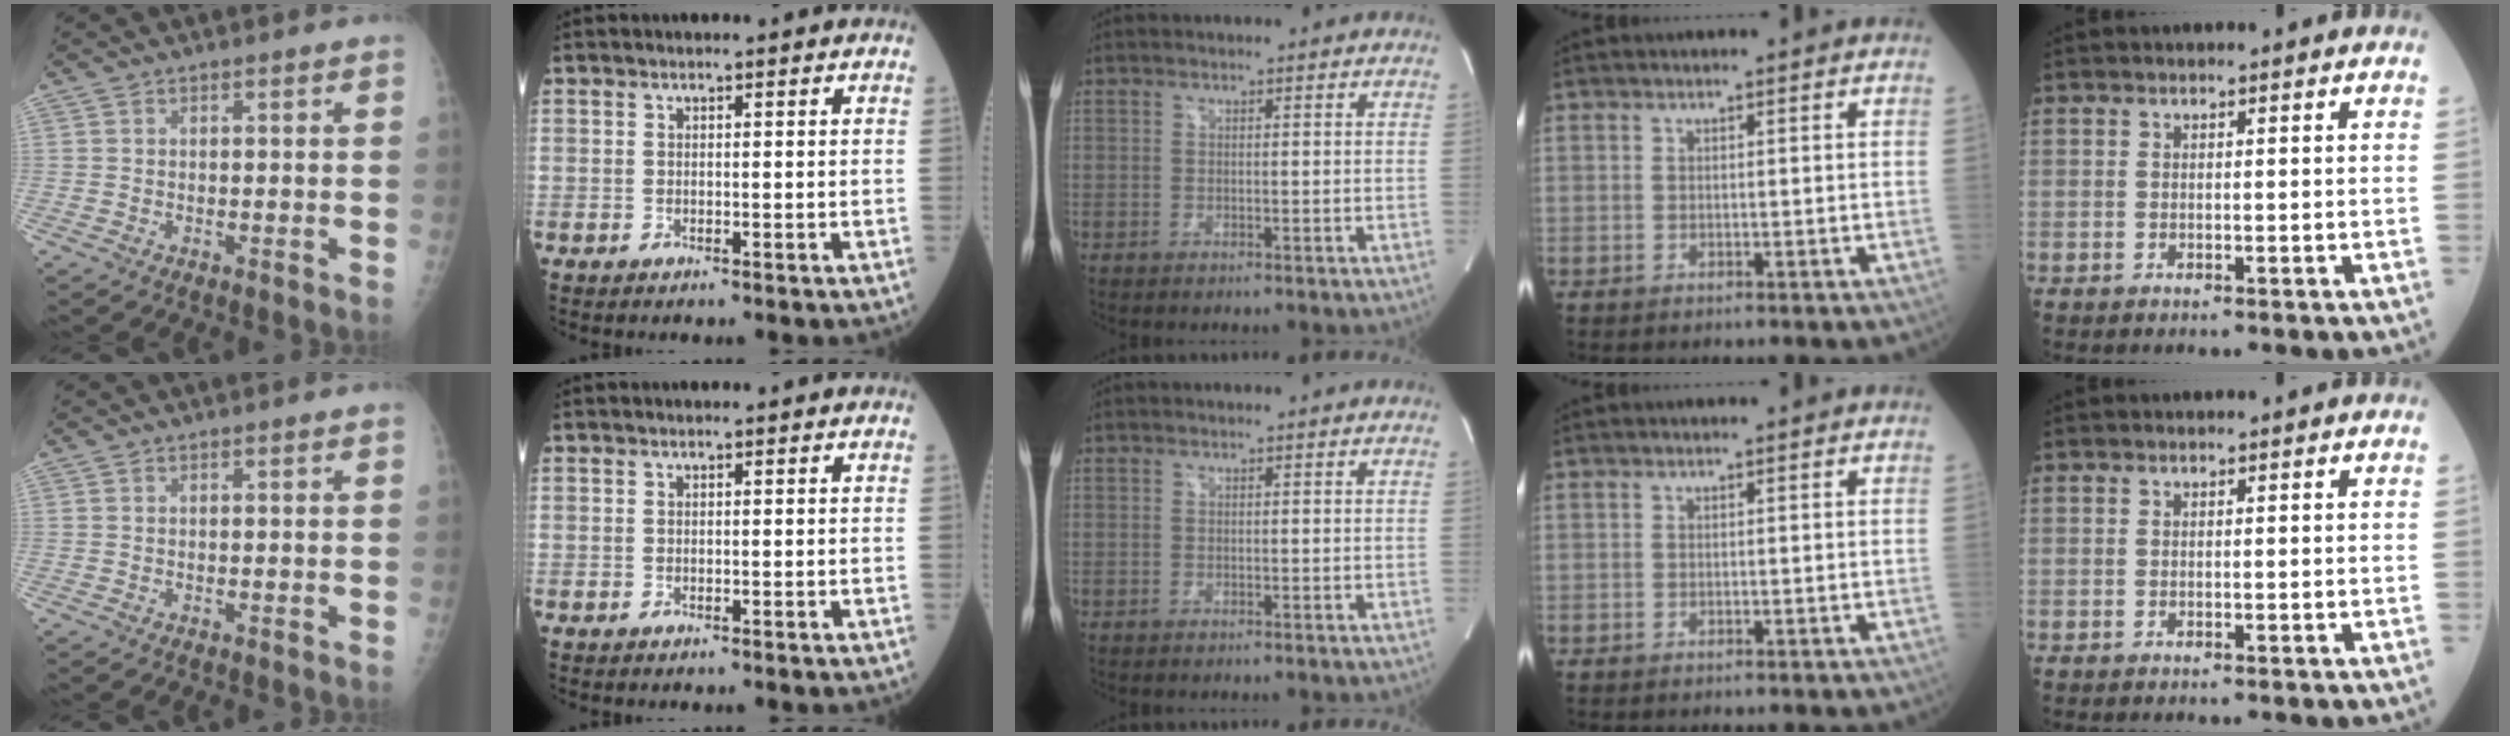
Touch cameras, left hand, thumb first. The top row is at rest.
{}